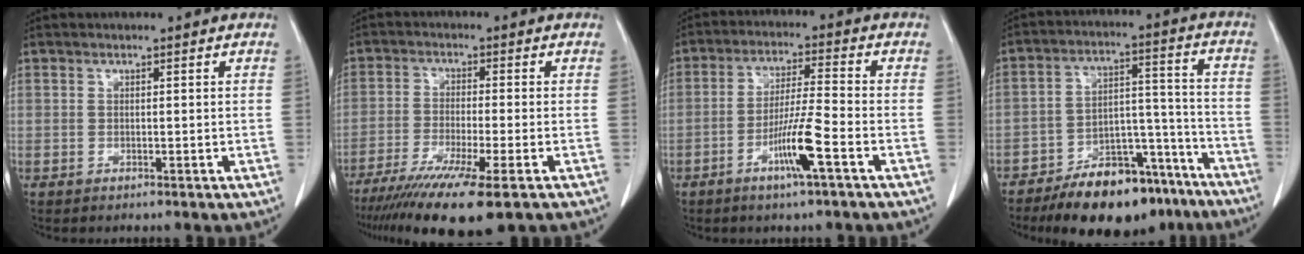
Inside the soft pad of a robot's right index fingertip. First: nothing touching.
{"total": 13.1, "force": [-9.0, 0.7, 9.5], "torque": [-0.168, -0.037, -0.146]}
{"total": 8.2, "force": [-3.7, -0.4, 7.3], "torque": [-0.141, -0.007, -0.069]}
{"total": 16.8, "force": [-13.1, 6.6, 8.2], "torque": [-0.105, 0.050, -0.204]}